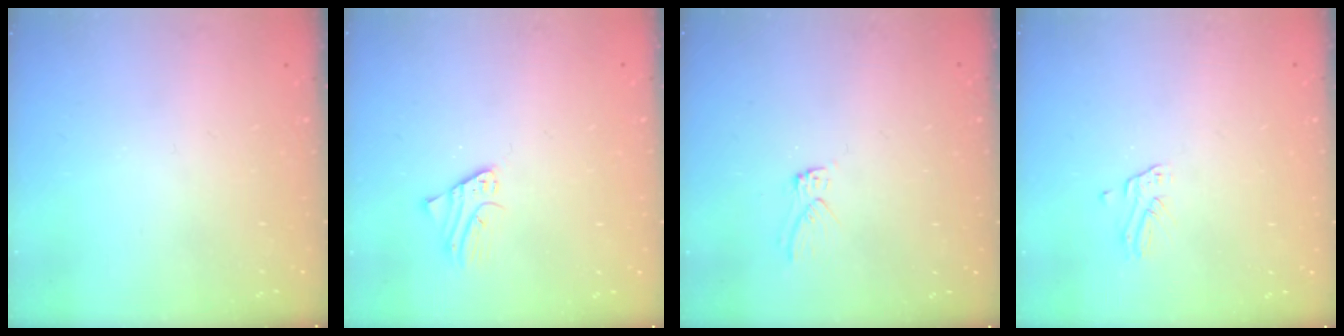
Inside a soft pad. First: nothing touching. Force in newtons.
{"total": 1.9, "press": 1.9, "slide": 0.1}
{"total": 4.1, "press": 4.1, "slide": 0.4}
{"total": 1.8, "press": 1.8, "slide": 0.1}